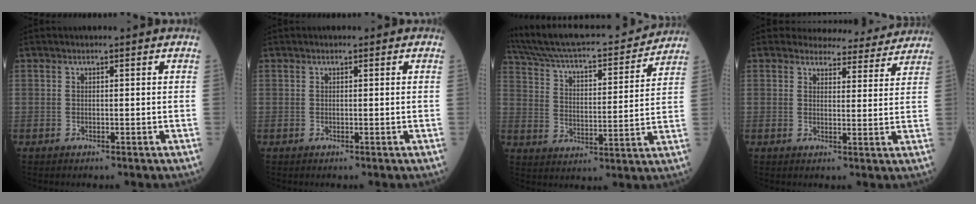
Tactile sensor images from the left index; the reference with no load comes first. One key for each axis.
{"total": 0.0}
{"total": 21.2, "fx": 19.7, "fy": 3.2, "fz": 7.3, "tx": -0.132, "ty": 0.007, "tz": 0.289}
{"total": 8.5, "fx": 8.2, "fy": 2.4, "fz": 0.3, "tx": 0.018, "ty": -0.005, "tz": 0.080}